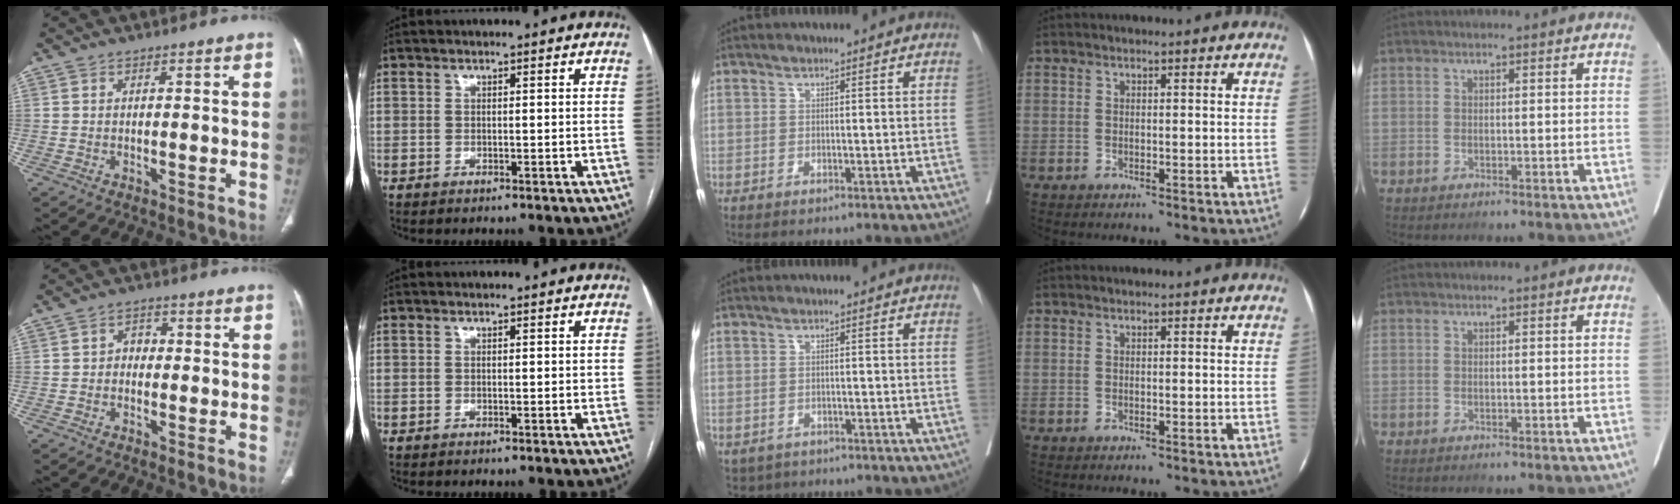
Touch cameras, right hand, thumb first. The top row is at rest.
{"thumb": {"total": 2.3, "force": [-0.3, 1.9, 1.3], "torque": [-0.002, 0.011, -0.013]}, "middle": {"total": 3.4, "force": [-2.2, 2.5, 0.7], "torque": [-0.009, -0.001, -0.032]}}